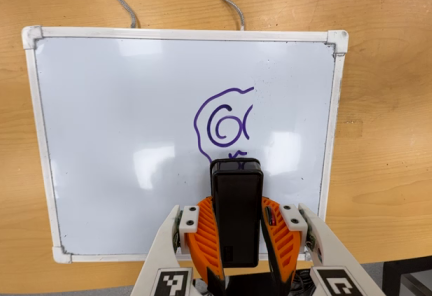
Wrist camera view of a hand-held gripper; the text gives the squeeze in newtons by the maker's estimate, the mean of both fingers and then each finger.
{"total": 9.1, "left": 6.8, "right": 11.4}